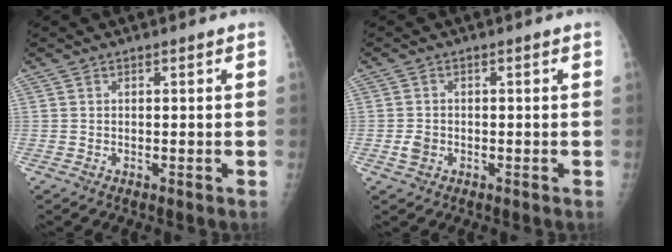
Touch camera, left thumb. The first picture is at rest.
{"total": 2.1, "force": [-0.5, 1.6, 1.2], "torque": [-0.019, 0.005, -0.007]}